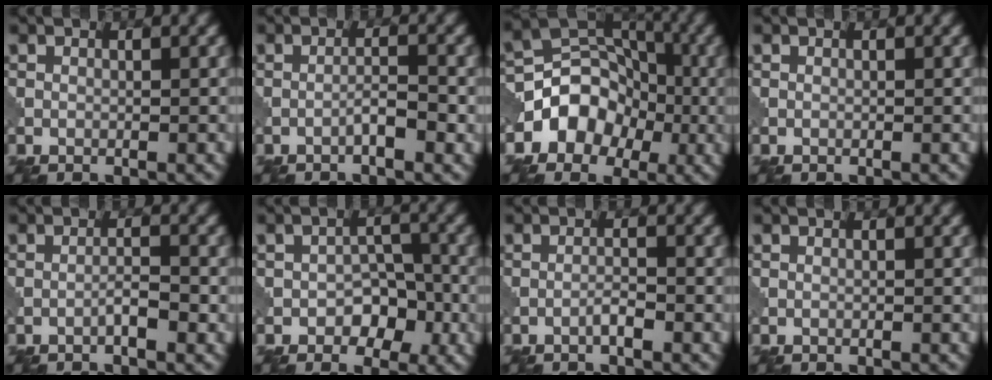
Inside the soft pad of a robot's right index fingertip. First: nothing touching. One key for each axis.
{"total": 1.9, "fx": -1.0, "fy": 0.3, "fz": 1.6, "tx": -0.028, "ty": 0.007, "tz": -0.020}
{"total": 6.4, "fx": -2.1, "fy": 5.2, "fz": 3.2, "tx": -0.033, "ty": 0.012, "tz": -0.049}
{"total": 0.0}
{"total": 1.6, "fx": -0.8, "fy": 0.1, "fz": 1.4, "tx": -0.024, "ty": 0.005, "tz": -0.018}
{"total": 3.4, "fx": -1.4, "fy": 2.4, "fz": 1.9, "tx": -0.015, "ty": 0.005, "tz": -0.021}
{"total": 1.2, "fx": -0.8, "fy": 0.1, "fz": 1.0, "tx": -0.017, "ty": 0.004, "tz": -0.017}
{"total": 0.0}